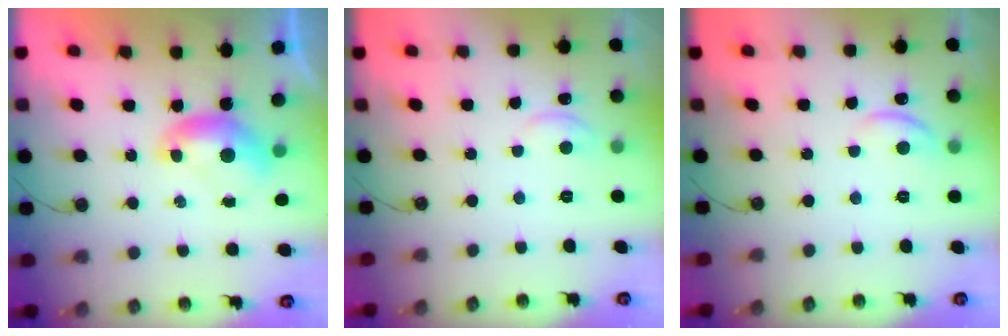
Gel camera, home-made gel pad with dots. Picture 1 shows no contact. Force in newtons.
{"total": 2.5, "press": 2.5, "slide": 0.2}
{"total": 2.1, "press": 2.0, "slide": 0.5}